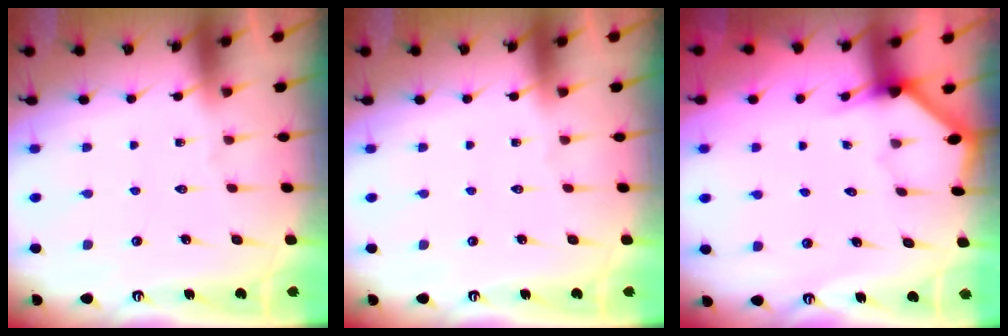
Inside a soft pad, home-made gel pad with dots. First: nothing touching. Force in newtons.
{"total": 0.0}
{"total": 2.5, "press": 2.5, "slide": 0.2}